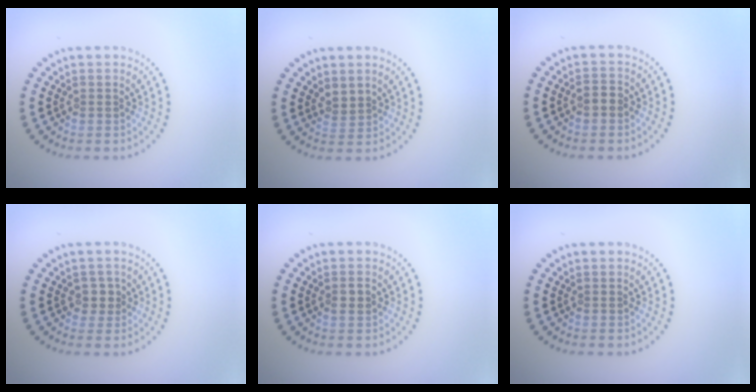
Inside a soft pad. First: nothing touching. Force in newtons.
{"total": 1.1, "press": 0.7, "slide": 0.8}
{"total": 1.5, "press": 1.4, "slide": 0.5}
{"total": 1.4, "press": 1.1, "slide": 0.8}
{"total": 1.1, "press": 1.0, "slide": 0.2}
{"total": 0.0}